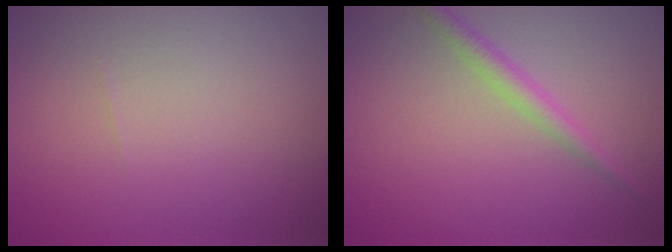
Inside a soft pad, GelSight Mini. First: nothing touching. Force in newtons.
{"total": 1.8, "press": 1.8, "slide": 0.0}